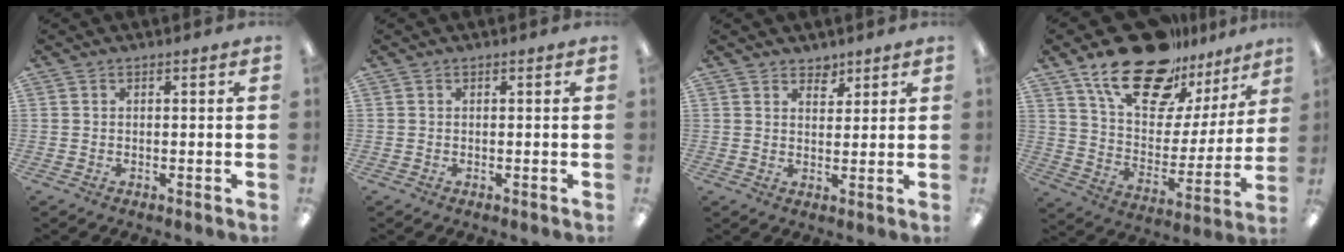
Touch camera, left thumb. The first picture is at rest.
{"total": 0.0}
{"total": 3.4, "force": [2.9, 1.7, 0.4], "torque": [0.011, -0.021, 0.049]}
{"total": 22.7, "force": [16.7, 10.5, 11.3], "torque": [-0.189, -0.102, 0.292]}